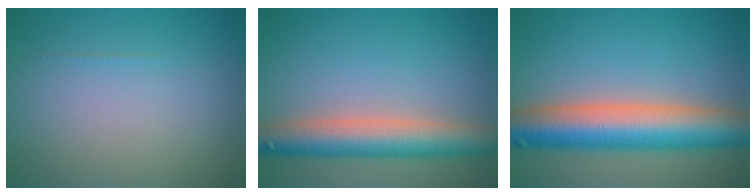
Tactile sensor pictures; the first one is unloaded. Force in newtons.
{"total": 6.6, "press": 6.6, "slide": 0.4}
{"total": 10.1, "press": 10.1, "slide": 0.4}